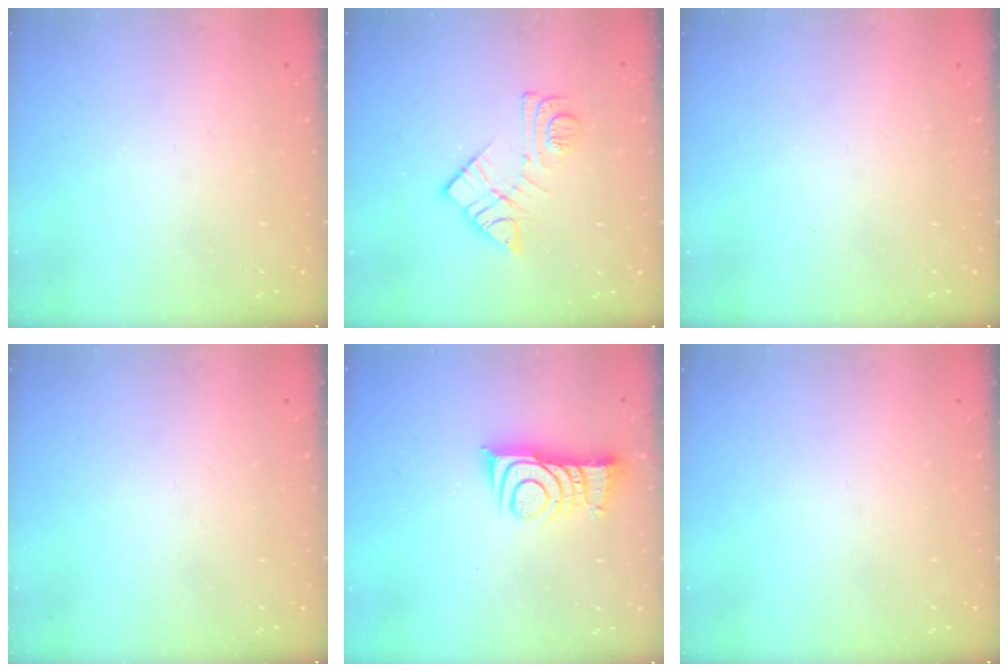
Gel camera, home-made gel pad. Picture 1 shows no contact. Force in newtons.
{"total": 11.3, "press": 11.3, "slide": 0.4}
{"total": 0.0}
{"total": 0.0}
{"total": 10.0, "press": 9.9, "slide": 1.0}
{"total": 0.0}